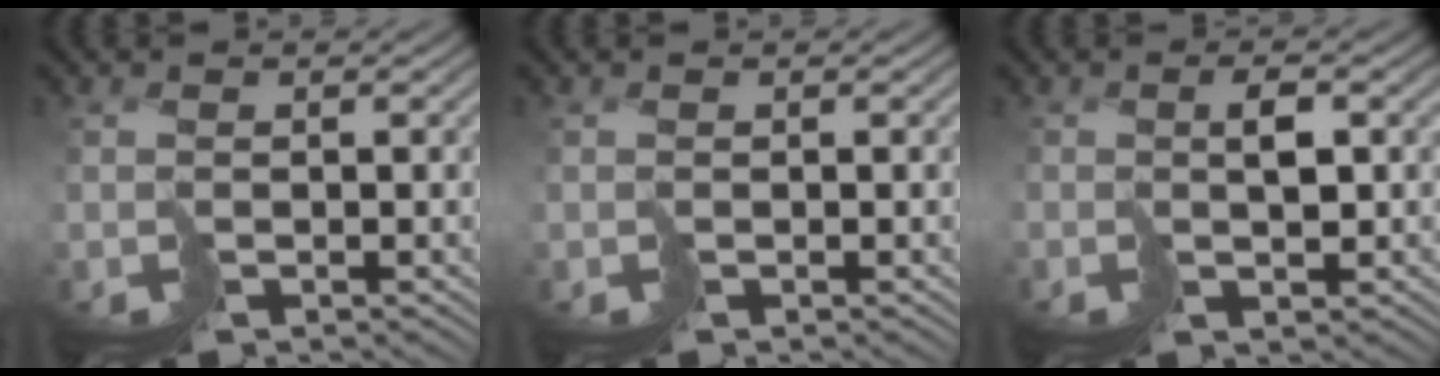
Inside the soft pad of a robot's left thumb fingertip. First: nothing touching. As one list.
[{"total": 0.0}, {"total": 1.6, "force": [1.0, 0.2, 1.3], "torque": [-0.017, 0.009, 0.025]}]